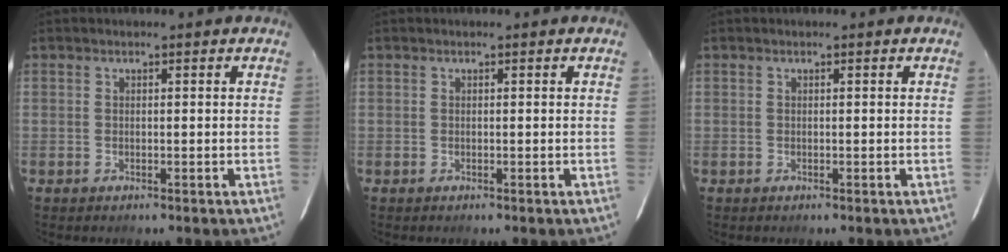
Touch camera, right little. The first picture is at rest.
{"total": 0.0}
{"total": 0.0}